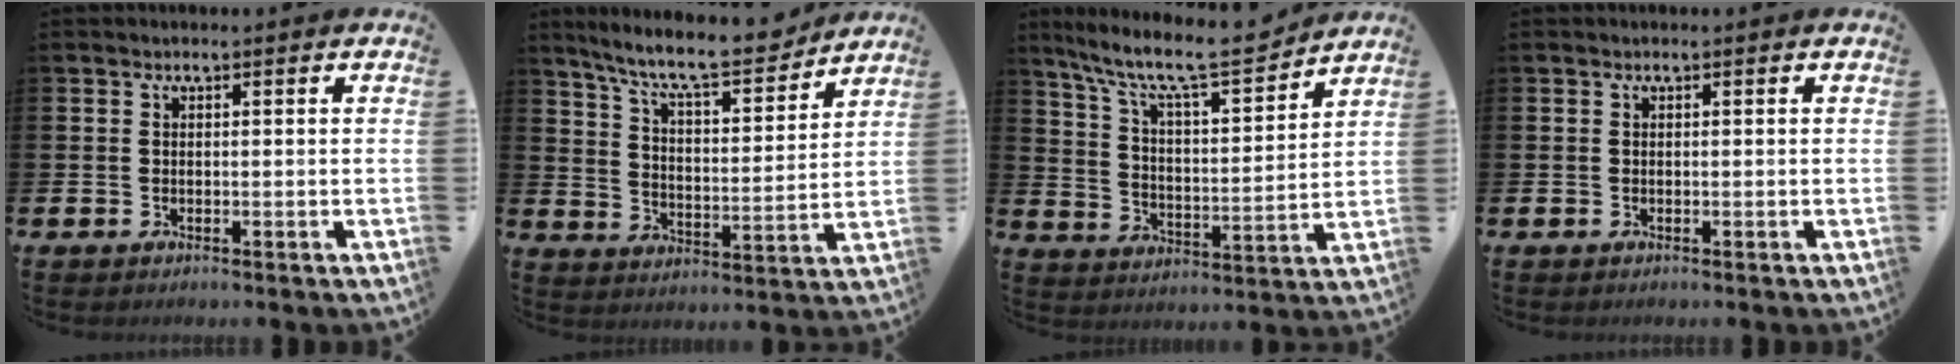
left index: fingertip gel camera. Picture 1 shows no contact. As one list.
[{"total": 9.9, "force": [8.9, 1.4, 3.9], "torque": [-0.095, -0.062, 0.152]}, {"total": 9.9, "force": [8.7, 1.5, 4.4], "torque": [-0.105, -0.066, 0.141]}, {"total": 0.0}]